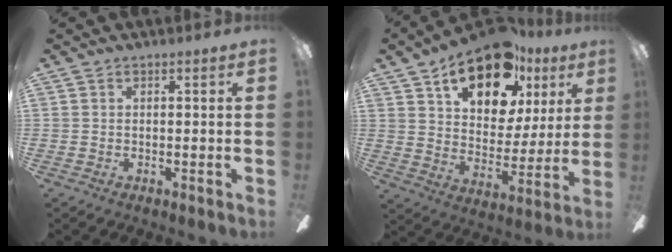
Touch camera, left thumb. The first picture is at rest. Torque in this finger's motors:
{"motor_torque": [0.41, 0.80, 1.35, -1.42, 0.15]}